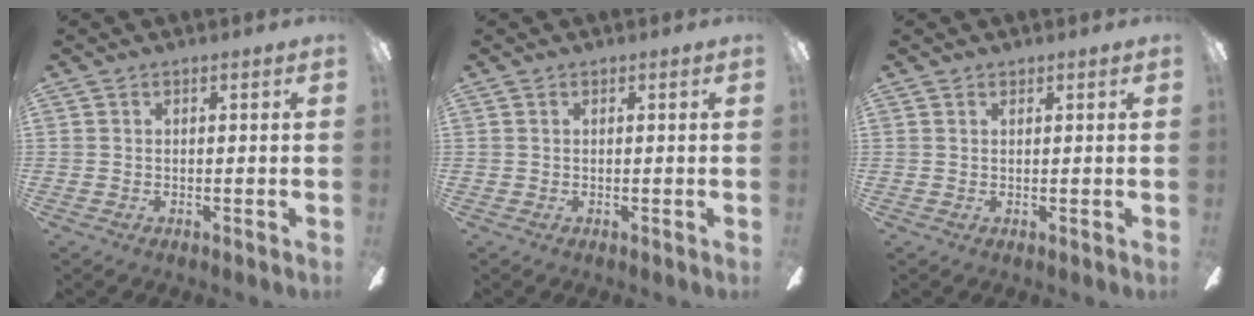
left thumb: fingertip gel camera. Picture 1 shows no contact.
{"total": 0.0}
{"total": 0.6, "force": [0.6, 0.2, 0.1], "torque": [-0.003, 0.000, 0.011]}